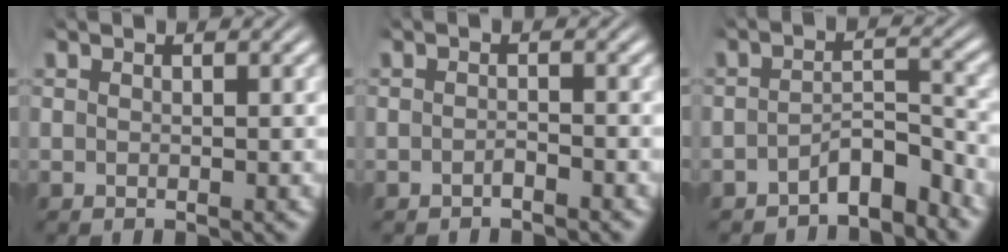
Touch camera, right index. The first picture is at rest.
{"total": 1.1, "force": [-1.0, -0.1, 0.1], "torque": [-0.002, -0.002, -0.019]}
{"total": 3.9, "force": [-3.4, 0.8, 1.7], "torque": [-0.016, -0.007, -0.057]}